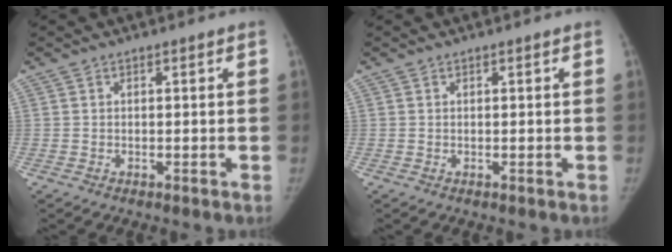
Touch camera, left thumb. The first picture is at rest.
{"total": 0.0}